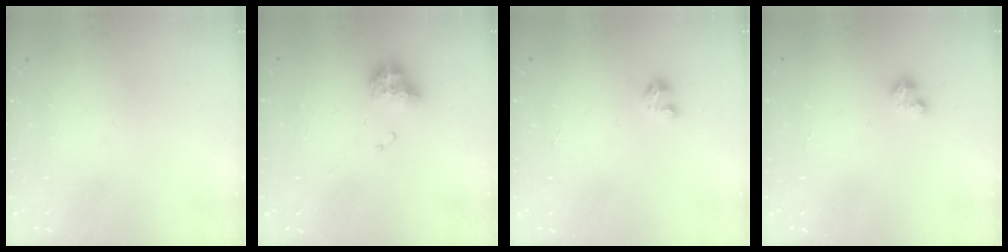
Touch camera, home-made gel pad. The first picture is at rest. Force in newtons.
{"total": 9.5, "press": 9.5, "slide": 1.0}
{"total": 1.8, "press": 1.8, "slide": 0.1}
{"total": 1.7, "press": 1.7, "slide": 0.4}